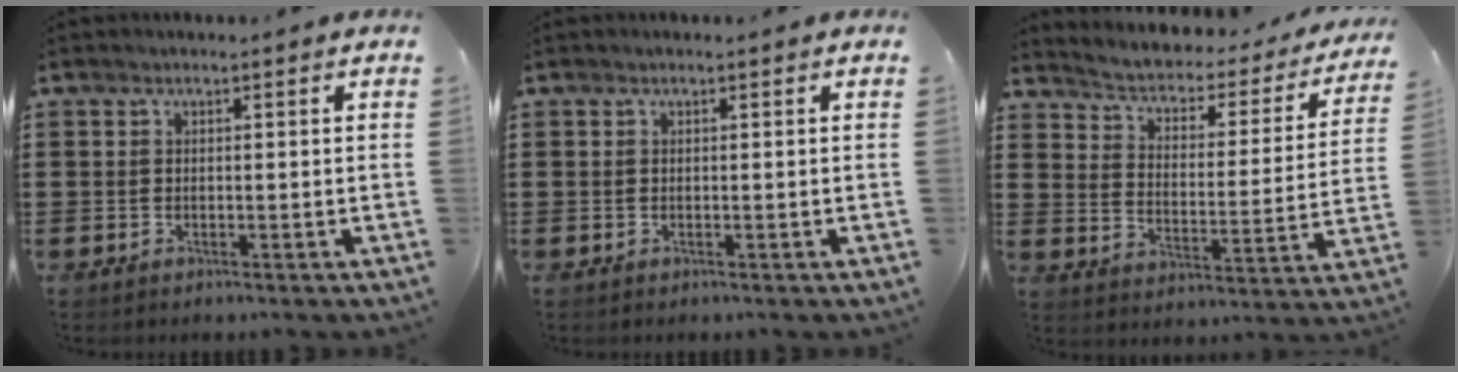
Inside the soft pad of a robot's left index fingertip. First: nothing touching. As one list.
[{"total": 0.0}, {"total": 1.9, "force": [1.2, 1.1, 0.9], "torque": [-0.031, -0.022, 0.009]}]